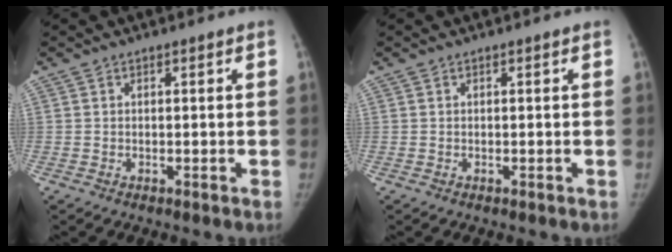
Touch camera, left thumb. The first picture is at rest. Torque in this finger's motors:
{"motor_torque": [0.00, 0.00, 0.00, -0.02, 0.00]}